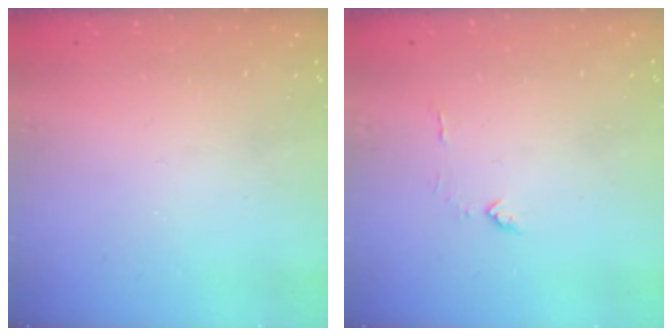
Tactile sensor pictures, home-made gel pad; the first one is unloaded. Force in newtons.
{"total": 5.7, "press": 5.7, "slide": 0.6}